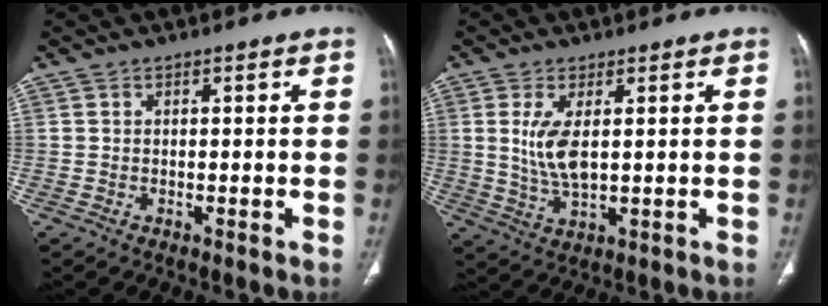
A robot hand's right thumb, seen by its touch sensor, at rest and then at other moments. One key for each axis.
{"total": 7.0, "fx": 1.2, "fy": 2.9, "fz": 6.2, "tx": -0.135, "ty": -0.014, "tz": 0.032}